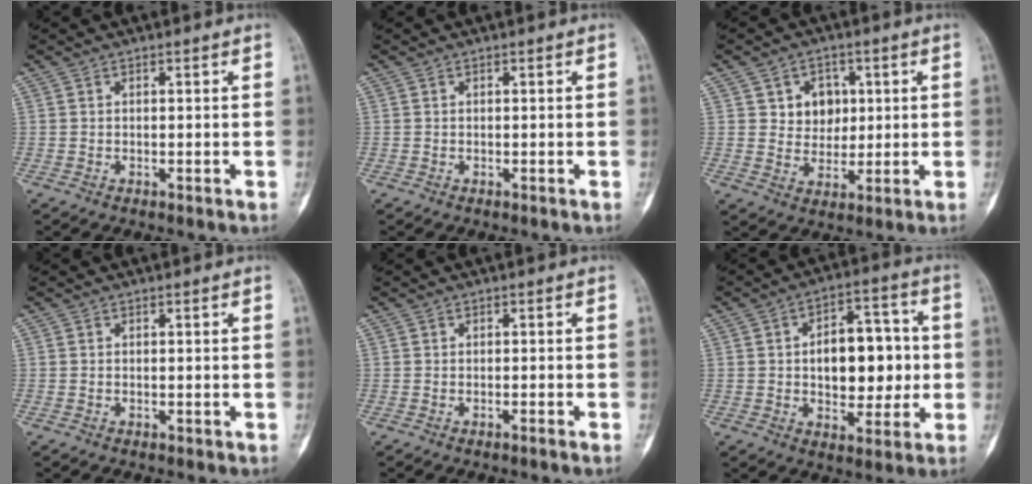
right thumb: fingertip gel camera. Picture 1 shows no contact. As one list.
[{"total": 0.0}, {"total": 7.0, "force": [2.1, 5.8, 3.2], "torque": [-0.013, -0.007, 0.036]}, {"total": 0.0}, {"total": 0.8, "force": [-0.6, -0.1, 0.4], "torque": [-0.013, 0.002, -0.008]}, {"total": 14.0, "force": [0.2, 8.3, 11.3], "torque": [-0.118, 0.021, 0.006]}]